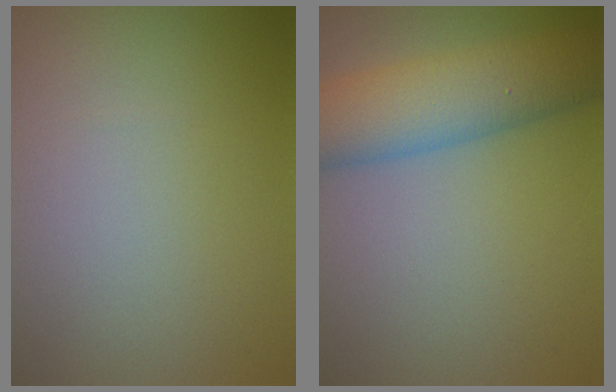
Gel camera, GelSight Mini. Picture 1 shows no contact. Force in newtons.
{"total": 7.7, "press": 7.6, "slide": 0.3}